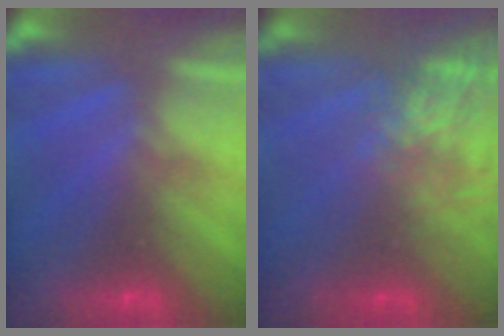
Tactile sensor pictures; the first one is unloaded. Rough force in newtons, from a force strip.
{"total": 7.7}